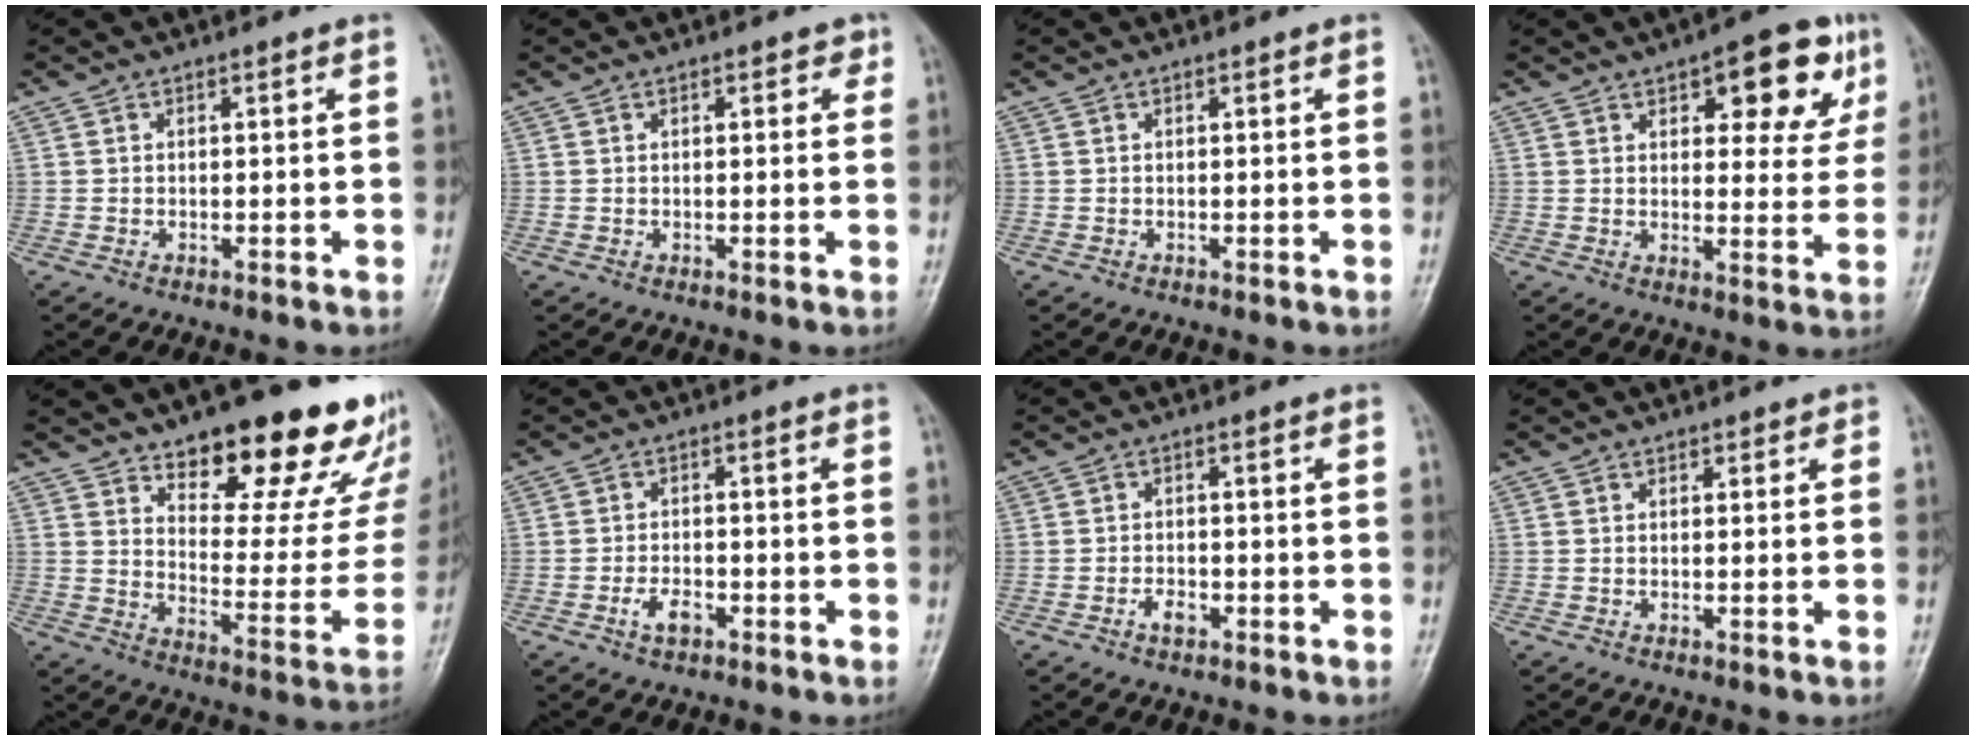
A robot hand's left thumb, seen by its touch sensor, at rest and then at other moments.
{"total": 2.0, "force": [0.9, 1.1, 1.4], "torque": [-0.006, 0.001, 0.008]}
{"total": 0.0}
{"total": 13.1, "force": [6.4, 5.6, 9.9], "torque": [-0.079, -0.017, 0.076]}
{"total": 24.6, "force": [17.1, 9.6, 14.9], "torque": [-0.148, -0.104, 0.232]}
{"total": 3.5, "force": [-1.8, 1.8, 2.4], "torque": [-0.043, 0.014, -0.032]}
{"total": 2.5, "force": [-1.3, 1.4, 1.6], "torque": [-0.025, 0.010, -0.022]}
{"total": 0.9, "force": [0.5, 0.6, 0.4], "torque": [0.005, -0.001, 0.003]}